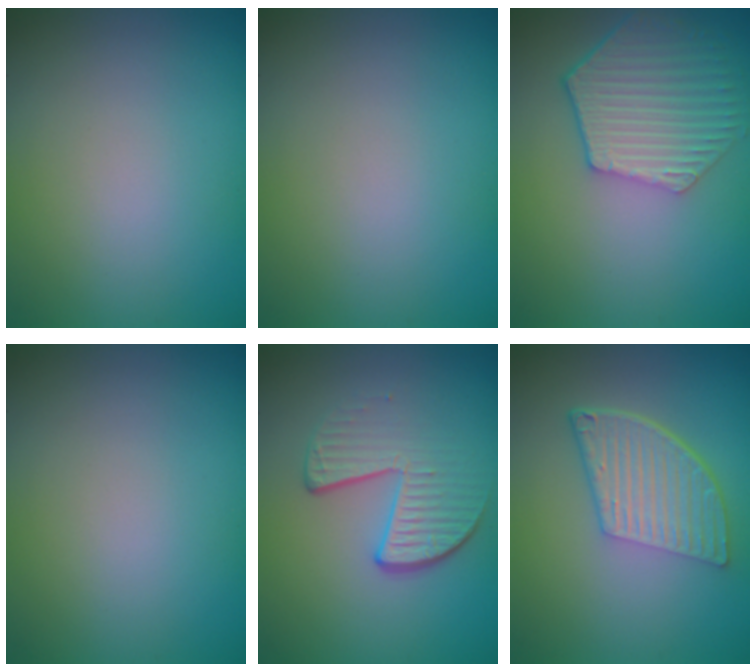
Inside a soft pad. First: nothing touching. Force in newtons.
{"total": 0.0}
{"total": 5.8, "press": 4.7, "slide": 3.4}
{"total": 0.0}
{"total": 4.3, "press": 2.8, "slide": 3.3}
{"total": 6.1, "press": 4.1, "slide": 4.5}